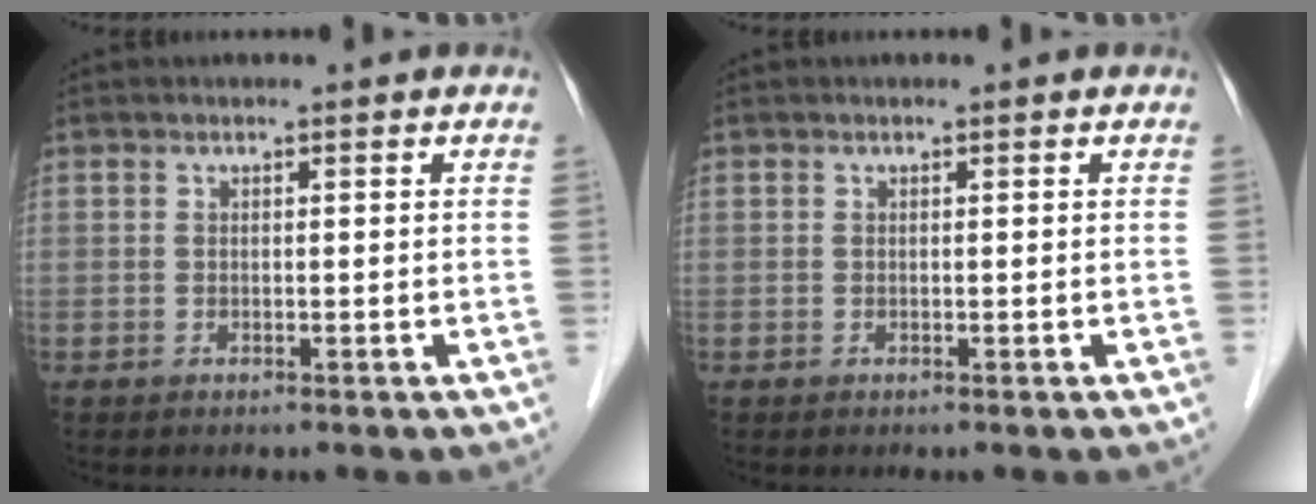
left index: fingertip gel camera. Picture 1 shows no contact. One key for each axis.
{"total": 0.0}